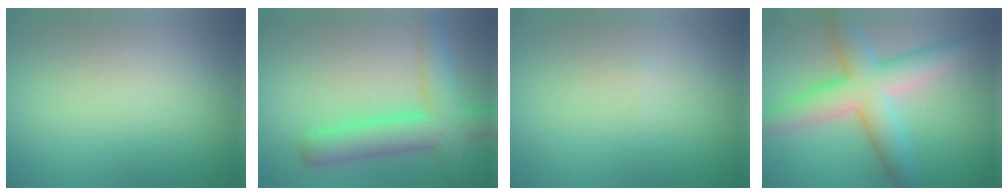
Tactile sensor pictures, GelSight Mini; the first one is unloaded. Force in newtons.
{"total": 5.3, "press": 5.3, "slide": 0.3}
{"total": 0.0}
{"total": 6.7, "press": 6.7, "slide": 0.2}